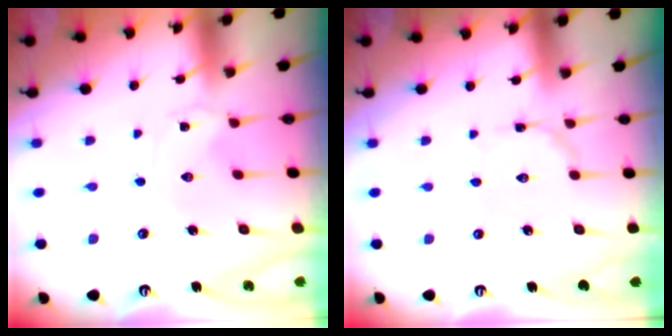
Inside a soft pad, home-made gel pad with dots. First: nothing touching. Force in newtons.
{"total": 2.2, "press": 2.2, "slide": 0.2}